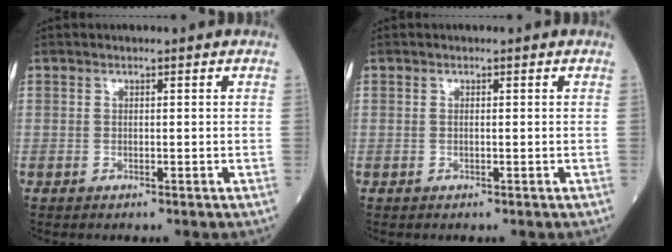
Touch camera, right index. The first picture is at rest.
{"total": 0.0}